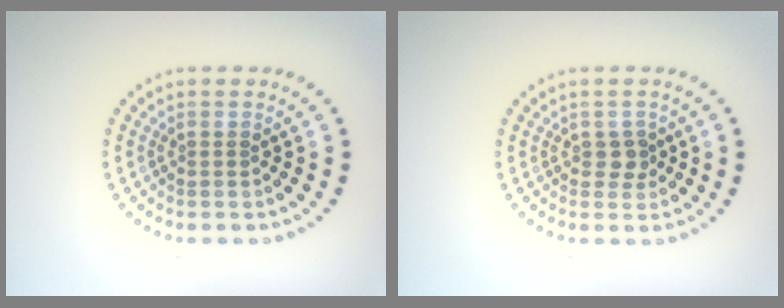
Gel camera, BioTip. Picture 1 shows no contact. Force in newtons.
{"total": 1.3, "press": 1.3, "slide": 0.5}